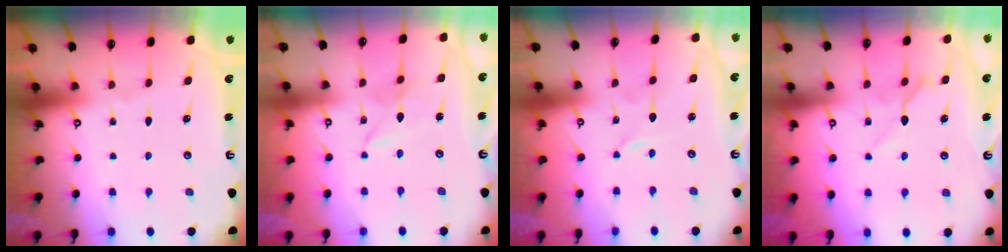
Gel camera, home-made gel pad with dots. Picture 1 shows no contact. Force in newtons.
{"total": 3.1, "press": 3.1, "slide": 0.3}
{"total": 0.0}
{"total": 6.6, "press": 6.5, "slide": 0.6}